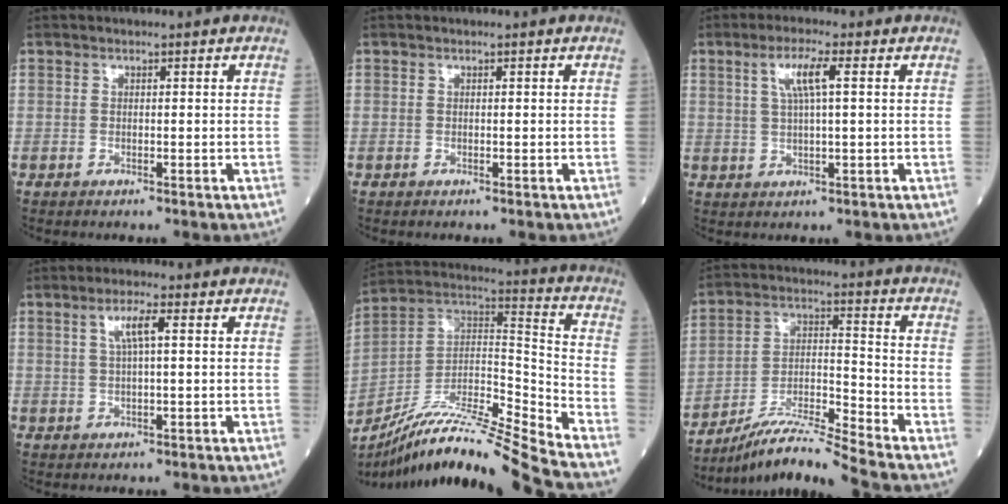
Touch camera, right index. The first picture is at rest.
{"total": 0.0}
{"total": 5.0, "force": [1.6, 0.3, 4.7], "torque": [-0.093, 0.006, 0.033]}
{"total": 3.7, "force": [1.2, 0.3, 3.5], "torque": [-0.069, 0.007, 0.022]}
{"total": 21.6, "force": [-19.1, -1.4, 10.1], "torque": [-0.207, 0.002, -0.338]}
{"total": 10.4, "force": [-9.5, -1.8, 3.9], "torque": [-0.075, 0.001, -0.171]}